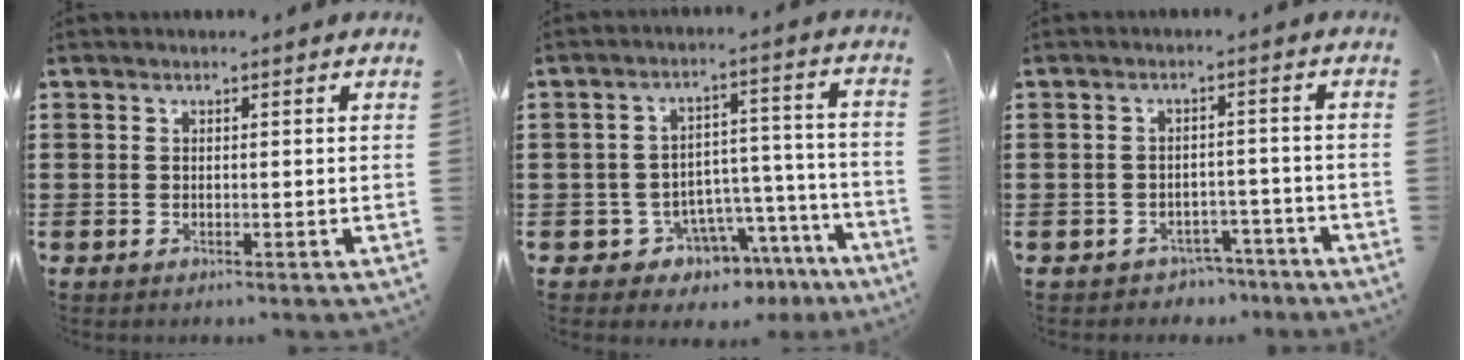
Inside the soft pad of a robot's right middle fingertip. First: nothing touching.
{"total": 7.0, "force": [-6.0, 3.4, 1.0], "torque": [-0.018, 0.029, -0.111]}
{"total": 2.7, "force": [-2.5, 0.9, 0.0], "torque": [-0.009, 0.004, -0.055]}